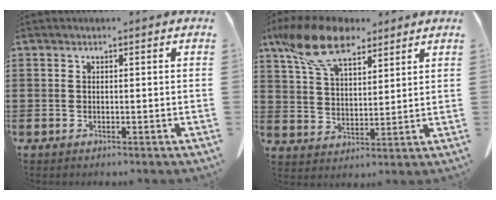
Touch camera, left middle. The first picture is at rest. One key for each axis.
{"total": 12.0, "fx": 8.5, "fy": 4.9, "fz": 6.9, "tx": -0.165, "ty": -0.012, "tz": 0.159}